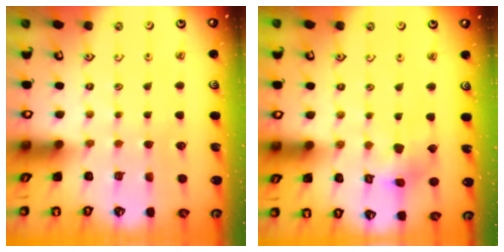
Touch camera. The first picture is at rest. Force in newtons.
{"total": 8.9, "press": 8.9, "slide": 1.0}